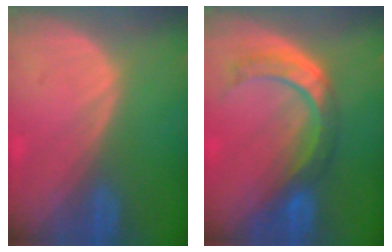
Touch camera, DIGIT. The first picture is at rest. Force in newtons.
{"total": 8.2, "press": 7.2, "slide": 3.8}